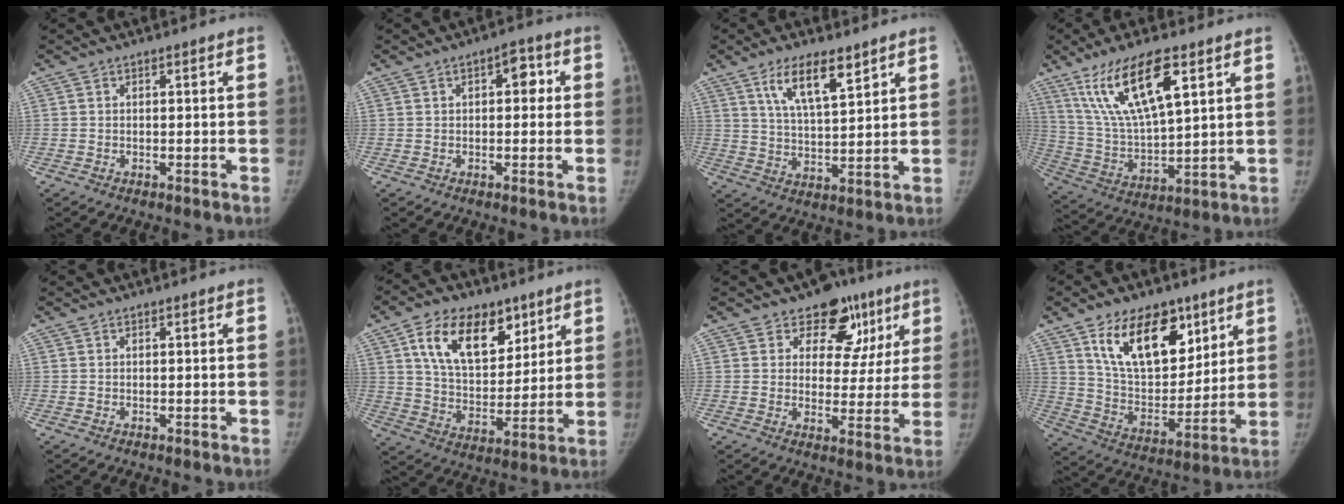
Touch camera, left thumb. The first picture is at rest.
{"total": 4.1, "force": [0.9, 2.4, 3.3], "torque": [-0.024, 0.007, 0.005]}
{"total": 9.7, "force": [5.9, 3.0, 7.1], "torque": [-0.114, -0.032, 0.114]}
{"total": 16.8, "force": [8.7, 5.1, 13.4], "torque": [-0.246, -0.029, 0.174]}
{"total": 0.0}
{"total": 16.7, "force": [8.4, 10.1, 10.4], "torque": [-0.131, -0.036, 0.153]}
{"total": 11.7, "force": [6.8, 8.4, 4.6], "torque": [0.007, -0.018, 0.084]}
{"total": 18.6, "force": [10.1, 10.6, 11.5], "torque": [-0.134, -0.053, 0.186]}